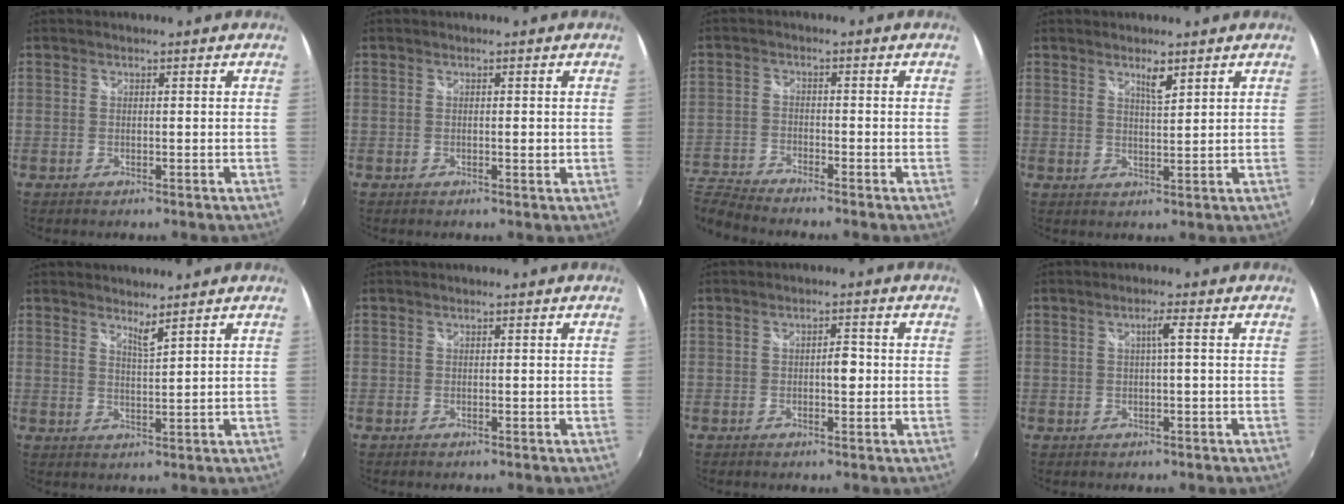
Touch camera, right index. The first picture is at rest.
{"total": 0.7, "force": [0.2, 0.2, 0.6], "torque": [-0.009, 0.003, 0.005]}
{"total": 8.0, "force": [-7.7, 0.6, 2.3], "torque": [-0.074, -0.017, -0.157]}
{"total": 2.9, "force": [2.0, 0.1, 2.0], "torque": [-0.032, -0.001, 0.034]}
{"total": 2.6, "force": [2.2, -0.7, 1.2], "torque": [-0.022, -0.006, 0.033]}
{"total": 0.0}
{"total": 2.0, "force": [-0.1, 1.0, 1.8], "torque": [-0.029, 0.007, -0.001]}
{"total": 2.0, "force": [0.2, -0.7, 1.8], "torque": [-0.033, 0.002, 0.003]}